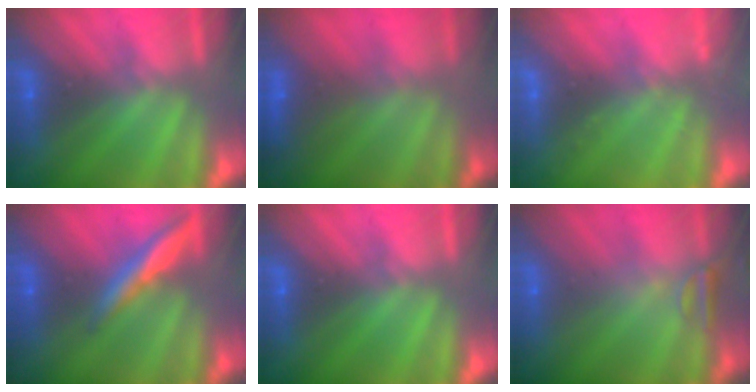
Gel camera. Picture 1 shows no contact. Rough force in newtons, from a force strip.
{"total": 2.9}
{"total": 2.2}
{"total": 2.6}
{"total": 0.0}
{"total": 2.4}